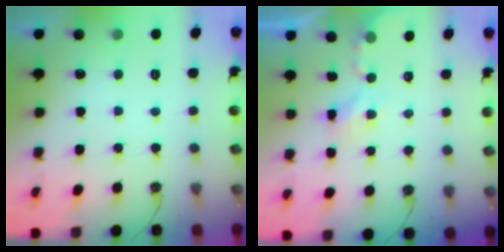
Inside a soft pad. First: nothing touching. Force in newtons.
{"total": 2.7, "press": 2.7, "slide": 0.5}